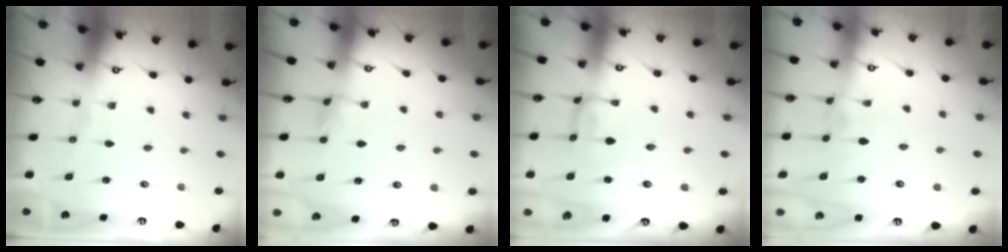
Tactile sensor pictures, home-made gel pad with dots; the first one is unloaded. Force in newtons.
{"total": 4.2, "press": 4.2, "slide": 0.3}
{"total": 0.9, "press": 0.9, "slide": 0.4}
{"total": 2.8, "press": 2.7, "slide": 0.8}